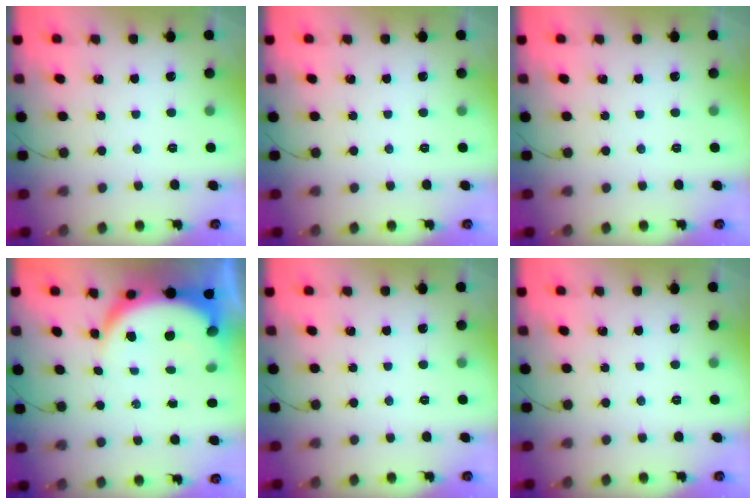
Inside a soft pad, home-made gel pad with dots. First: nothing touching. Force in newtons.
{"total": 0.0}
{"total": 0.0}
{"total": 9.3, "press": 9.2, "slide": 1.1}
{"total": 0.0}
{"total": 0.0}